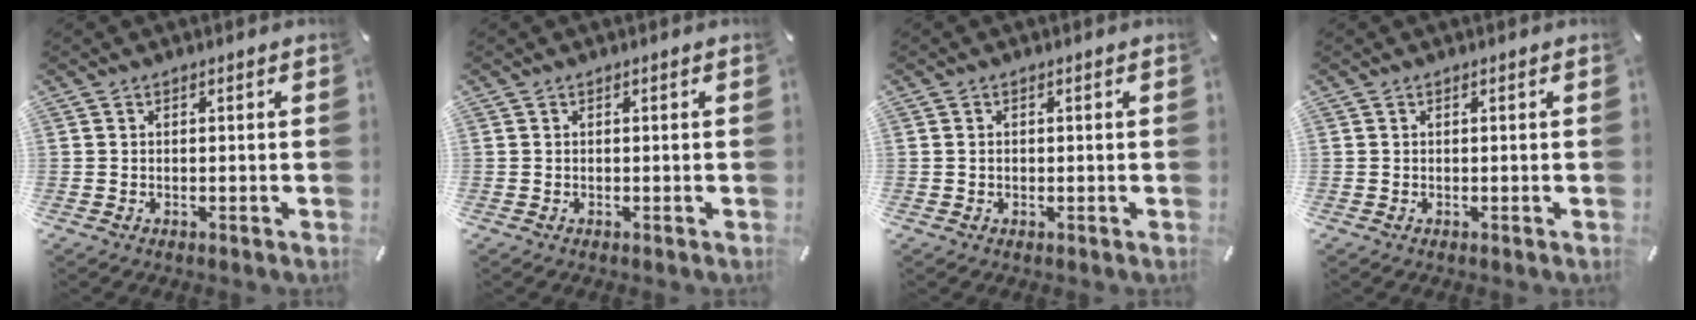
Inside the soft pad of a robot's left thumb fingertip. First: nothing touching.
{"total": 0.0}
{"total": 0.9, "force": [0.0, 0.6, 0.6], "torque": [-0.014, 0.002, -0.002]}
{"total": 0.0}